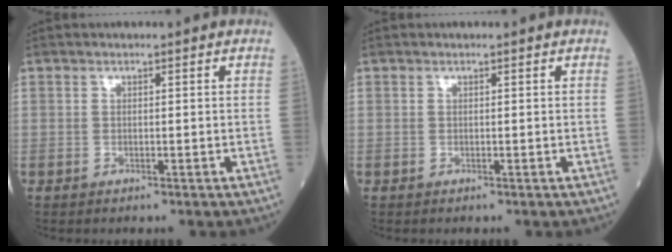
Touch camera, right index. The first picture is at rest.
{"total": 0.0}